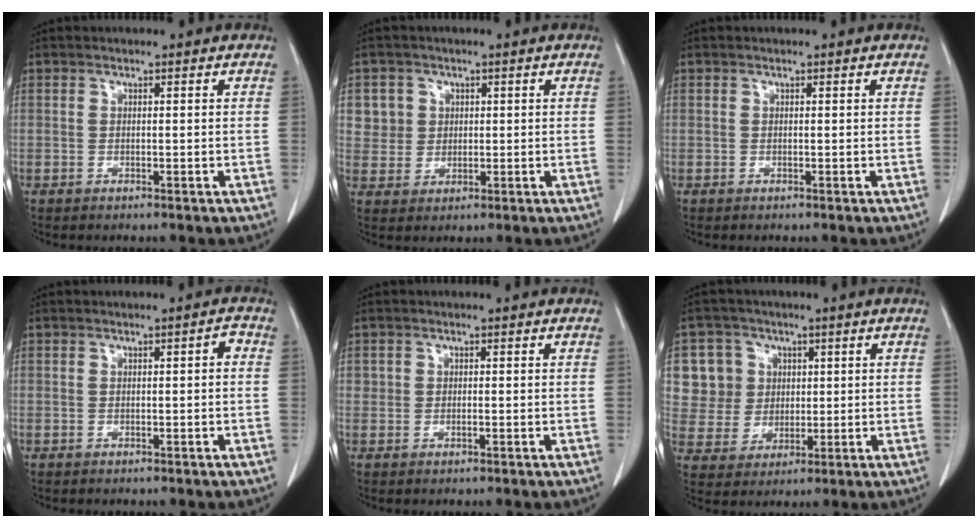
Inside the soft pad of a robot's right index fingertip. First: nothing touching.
{"total": 4.6, "force": [1.5, 4.3, 0.0], "torque": [0.011, 0.005, 0.030]}
{"total": 0.0}
{"total": 1.3, "force": [0.0, 0.4, 1.2], "torque": [-0.012, 0.006, -0.001]}
{"total": 0.8, "force": [0.0, 0.7, 0.4], "torque": [-0.006, 0.001, 0.000]}
{"total": 8.8, "force": [2.5, 8.3, 1.4], "torque": [-0.034, 0.024, 0.053]}